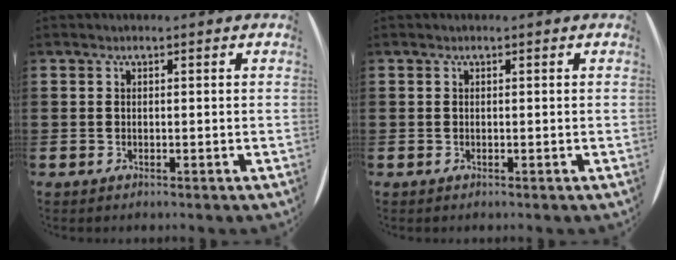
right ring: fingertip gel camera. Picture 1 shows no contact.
{"total": 0.0}